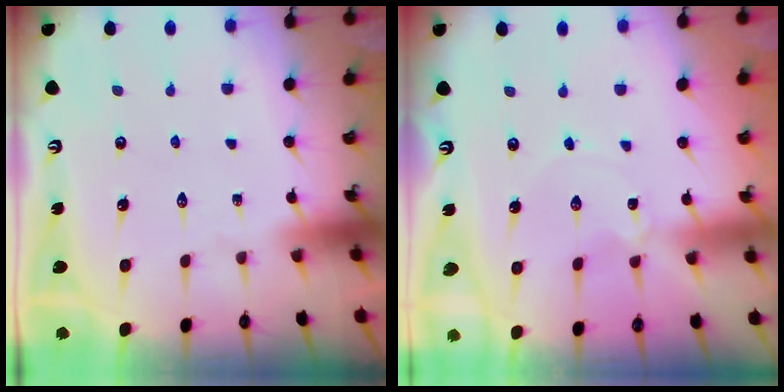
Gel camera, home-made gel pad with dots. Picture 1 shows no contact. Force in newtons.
{"total": 0.0}